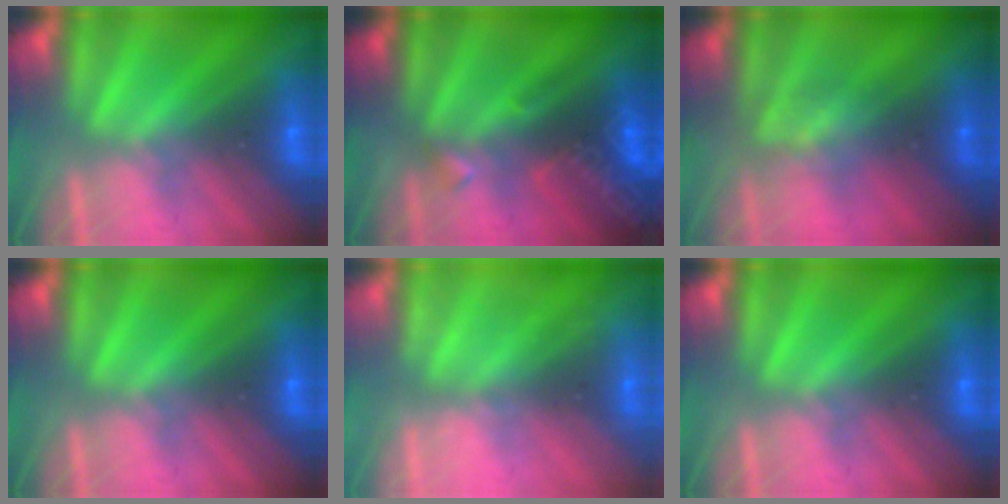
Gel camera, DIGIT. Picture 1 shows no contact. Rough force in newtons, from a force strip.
{"total": 2.6}
{"total": 2.7}
{"total": 0.0}
{"total": 2.1}
{"total": 0.0}